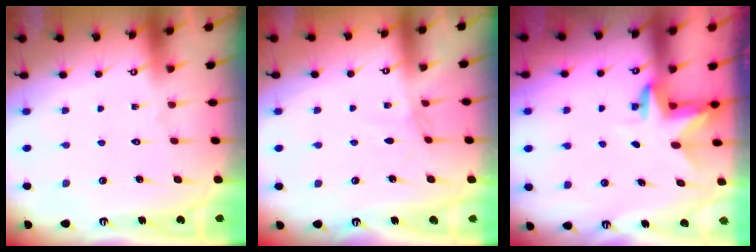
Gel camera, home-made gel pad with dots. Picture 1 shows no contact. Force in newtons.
{"total": 0.0}
{"total": 3.6, "press": 3.6, "slide": 0.2}